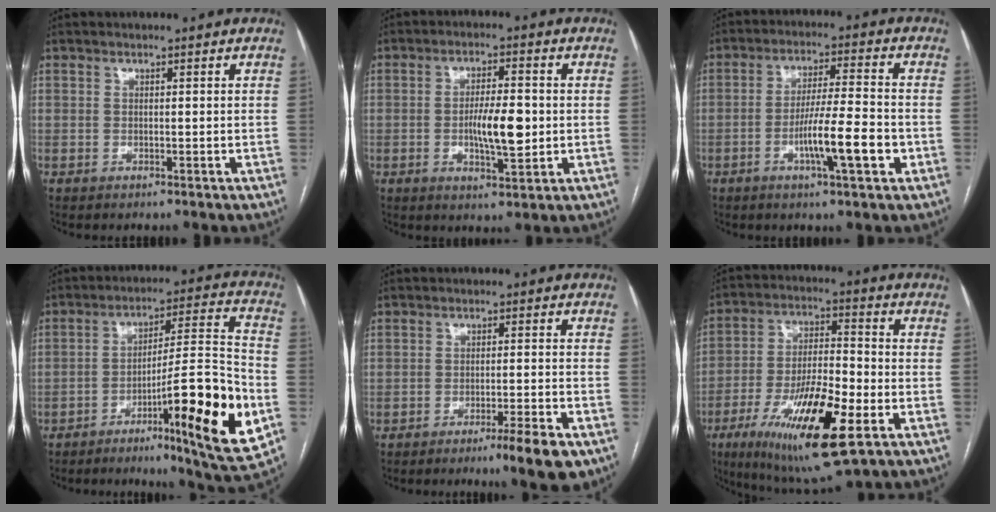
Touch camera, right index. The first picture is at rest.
{"total": 7.4, "force": [-0.7, 1.9, 7.1], "torque": [-0.126, -0.002, -0.010]}
{"total": 9.6, "force": [-3.3, 0.7, 9.0], "torque": [-0.155, -0.001, -0.057]}
{"total": 19.3, "force": [-6.9, 1.1, 18.0], "torque": [-0.247, 0.000, -0.099]}
{"total": 6.4, "force": [-4.0, -0.1, 5.0], "torque": [-0.069, -0.011, -0.062]}
{"total": 18.6, "force": [-7.8, 4.1, 16.4], "torque": [-0.310, -0.021, -0.128]}